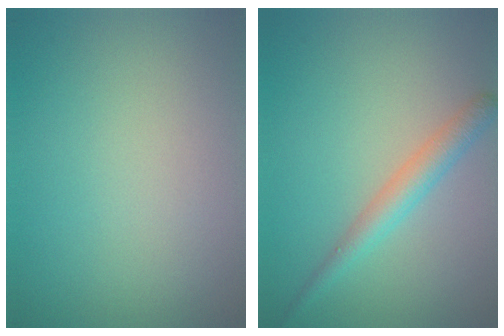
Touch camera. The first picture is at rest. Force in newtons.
{"total": 2.7, "press": 2.7, "slide": 0.1}